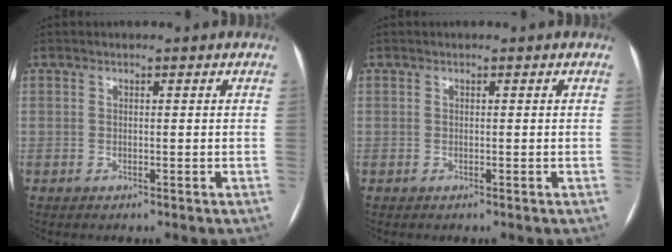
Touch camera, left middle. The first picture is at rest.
{"total": 0.0}